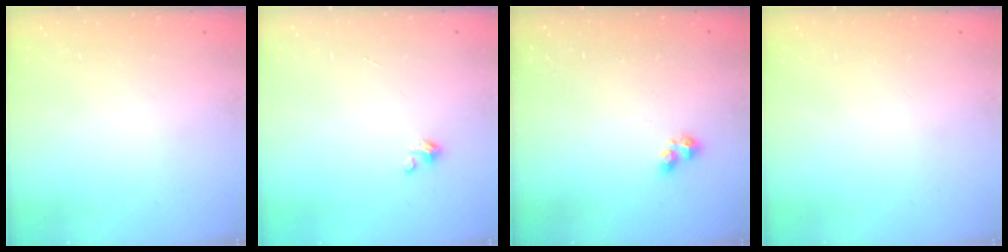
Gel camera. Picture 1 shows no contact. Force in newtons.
{"total": 1.4, "press": 1.4, "slide": 0.3}
{"total": 1.8, "press": 1.7, "slide": 0.5}
{"total": 0.0}